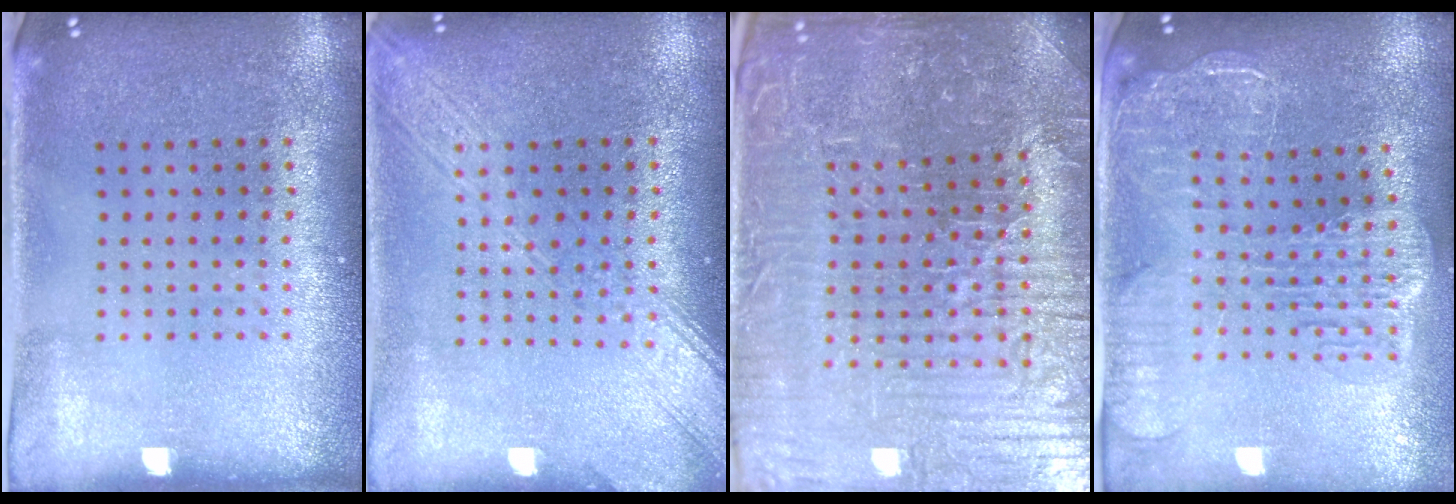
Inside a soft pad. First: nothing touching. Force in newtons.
{"total": 3.4, "press": 3.3, "slide": 0.4}
{"total": 5.6, "press": 5.4, "slide": 1.6}
{"total": 2.7, "press": 2.3, "slide": 1.4}